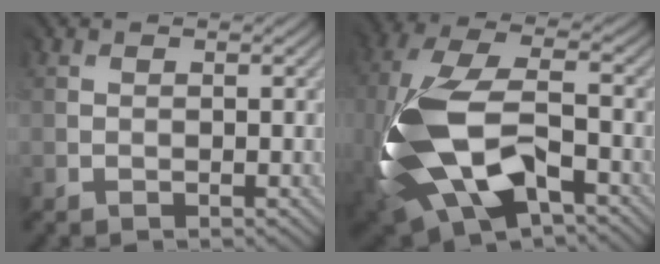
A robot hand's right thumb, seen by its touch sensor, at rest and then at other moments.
{"total": 14.1, "force": [-4.0, 7.4, 11.4], "torque": [-0.281, -0.008, -0.073]}